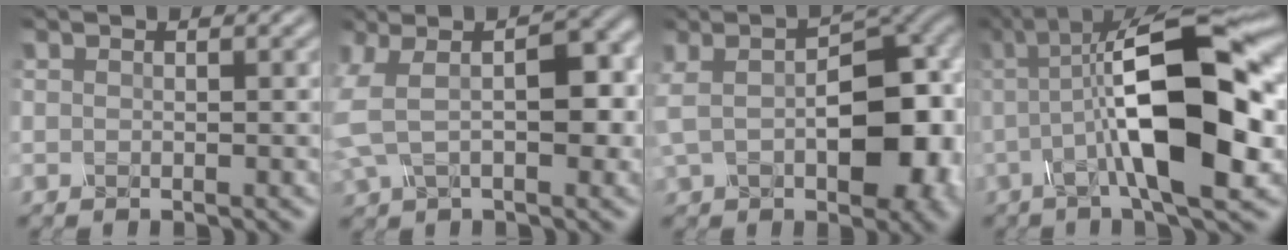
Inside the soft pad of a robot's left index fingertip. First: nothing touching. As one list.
[{"total": 6.8, "force": [0.3, 3.6, 5.8], "torque": [-0.111, 0.009, 0.001]}, {"total": 10.7, "force": [-0.5, 5.4, 9.2], "torque": [-0.147, -0.001, -0.006]}, {"total": 13.1, "force": [-0.2, 4.0, 12.5], "torque": [-0.200, 0.014, -0.013]}]